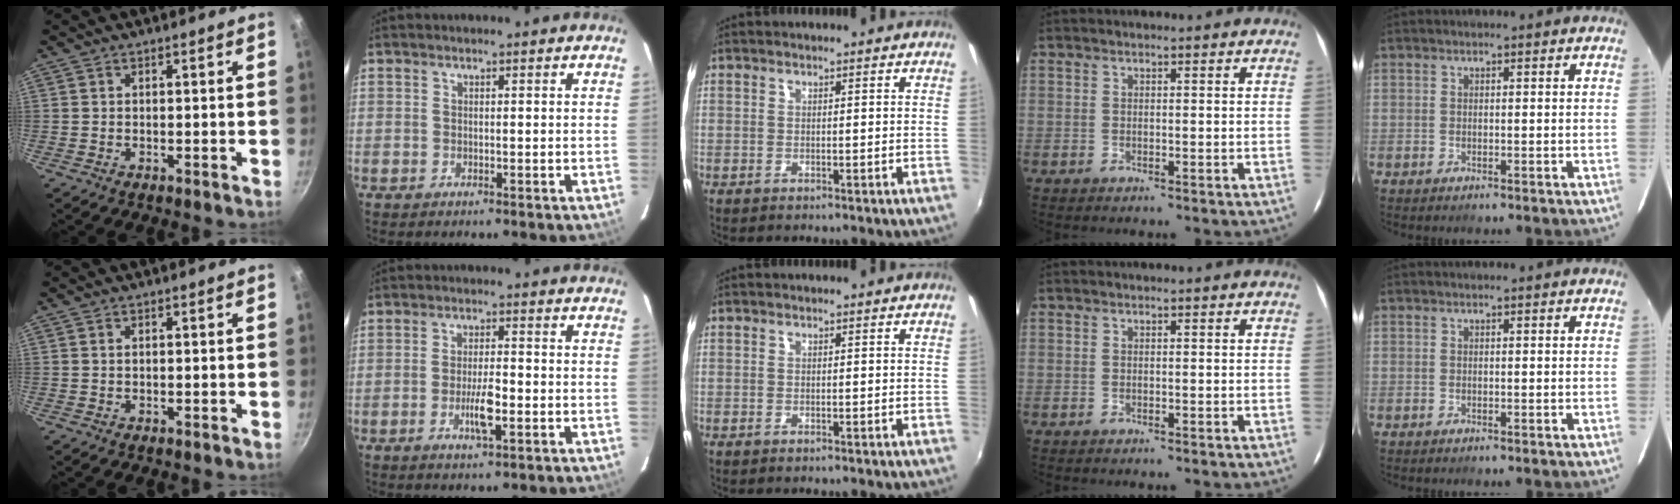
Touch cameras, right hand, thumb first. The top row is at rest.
{"thumb": {"total": 0.5, "force": [0.1, 0.3, 0.3], "torque": [-0.006, 0.002, 0.002]}, "index": {"total": 5.5, "force": [-1.8, 1.4, 5.0], "torque": [-0.097, -0.003, -0.033]}}